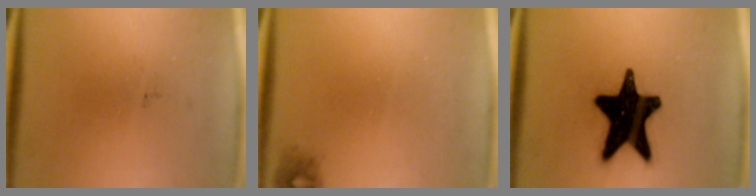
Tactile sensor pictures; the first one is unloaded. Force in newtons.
{"total": 1.1}
{"total": 19.7}